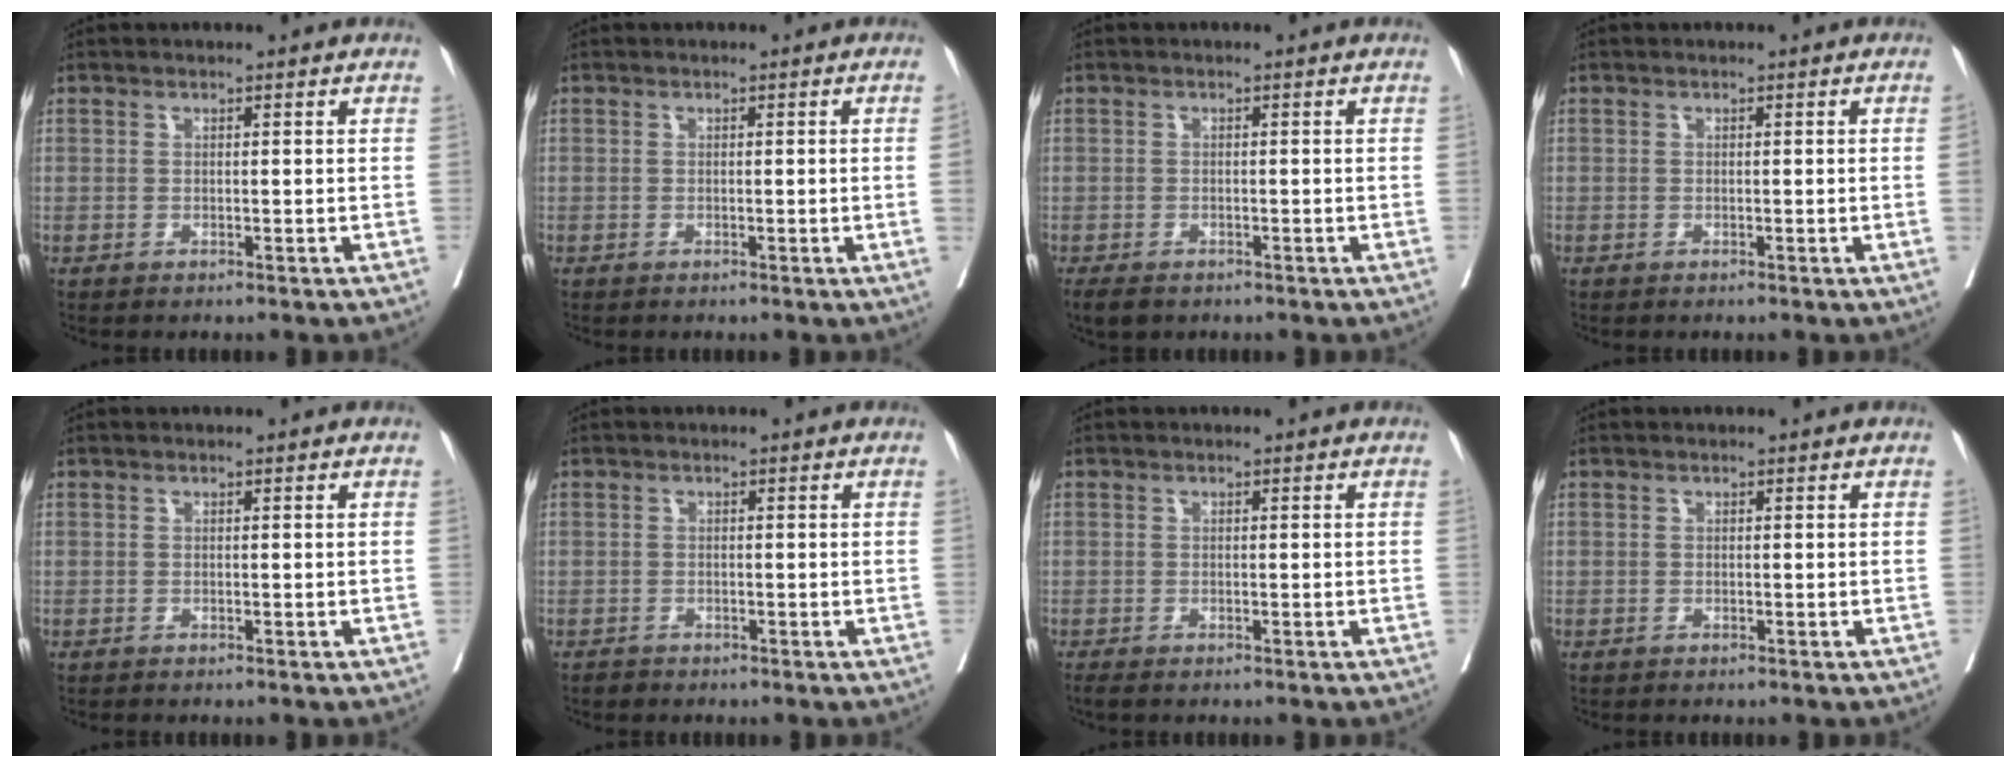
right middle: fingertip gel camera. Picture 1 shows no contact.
{"total": 1.6, "force": [-0.2, -0.6, 1.5], "torque": [-0.019, 0.001, 0.001]}
{"total": 4.2, "force": [-3.0, 2.1, 2.0], "torque": [-0.032, -0.008, -0.048]}
{"total": 1.1, "force": [-0.1, -0.5, 1.0], "torque": [-0.008, 0.001, -0.001]}
{"total": 0.0}
{"total": 0.9, "force": [-0.8, 0.5, 0.2], "torque": [-0.006, -0.001, -0.014]}
{"total": 1.1, "force": [-0.9, 0.3, 0.6], "torque": [-0.015, -0.006, -0.019]}
{"total": 0.0}